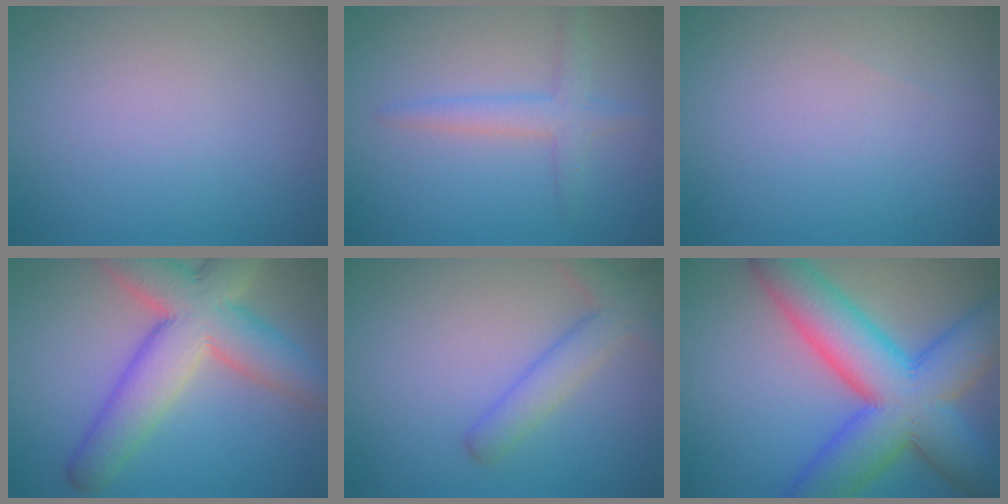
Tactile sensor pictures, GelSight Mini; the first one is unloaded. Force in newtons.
{"total": 2.4, "press": 2.4, "slide": 0.1}
{"total": 0.0}
{"total": 9.3, "press": 9.2, "slide": 0.5}
{"total": 3.5, "press": 3.5, "slide": 0.2}
{"total": 12.1, "press": 12.1, "slide": 0.5}